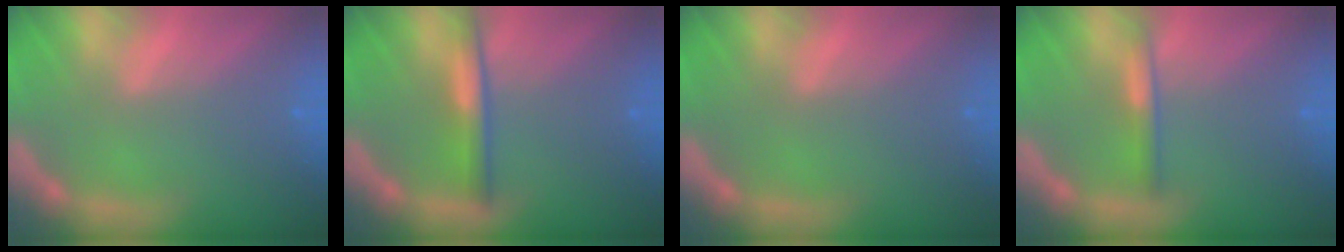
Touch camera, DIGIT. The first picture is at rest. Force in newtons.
{"total": 3.0}
{"total": 0.0}
{"total": 1.9}